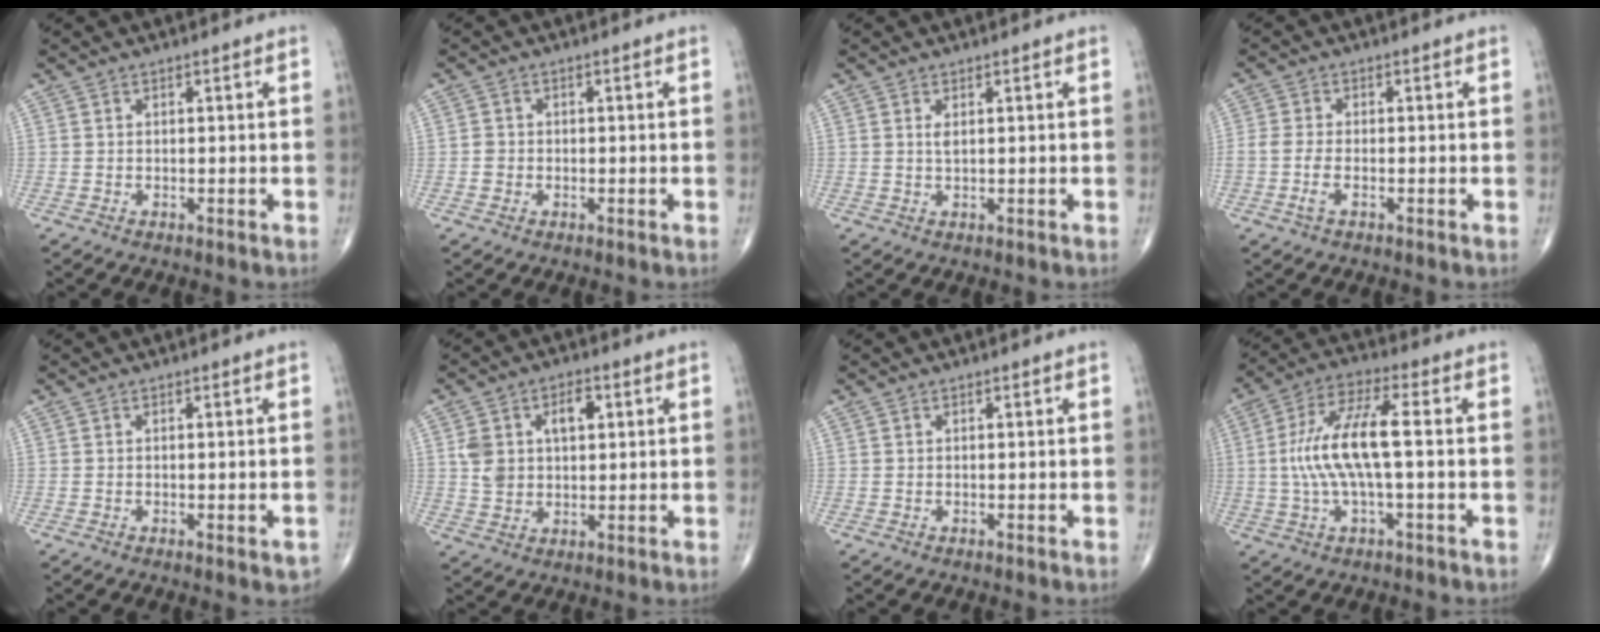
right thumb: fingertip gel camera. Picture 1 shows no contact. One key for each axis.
{"total": 1.7, "fx": -0.5, "fy": 1.5, "fz": 0.5, "tx": -0.004, "ty": 0.006, "tz": -0.008}
{"total": 1.1, "fx": 0.4, "fy": 0.4, "fz": 1.0, "tx": -0.021, "ty": -0.001, "tz": 0.009}
{"total": 3.2, "fx": -1.3, "fy": 1.4, "fz": 2.6, "tx": -0.069, "ty": 0.007, "tz": -0.028}
{"total": 2.3, "fx": -0.8, "fy": 0.7, "fz": 2.0, "tx": -0.022, "ty": 0.000, "tz": -0.007}
{"total": 8.5, "fx": 2.2, "fy": 5.7, "fz": 5.9, "tx": -0.088, "ty": 0.006, "tz": 0.042}
{"total": 0.0}
{"total": 12.4, "fx": -0.1, "fy": 3.4, "fz": 11.9, "tx": -0.257, "ty": 0.030, "tz": -0.004}